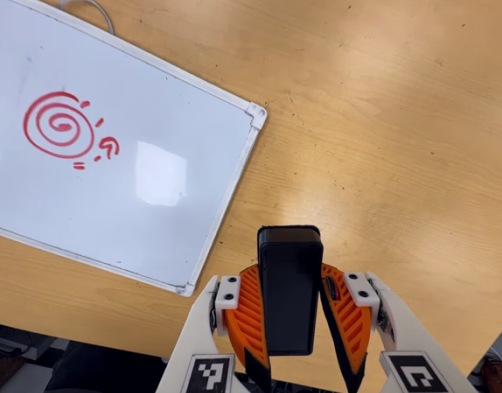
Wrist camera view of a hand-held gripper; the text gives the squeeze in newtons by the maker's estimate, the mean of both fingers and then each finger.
{"total": 6.8, "left": 6.0, "right": 7.7}